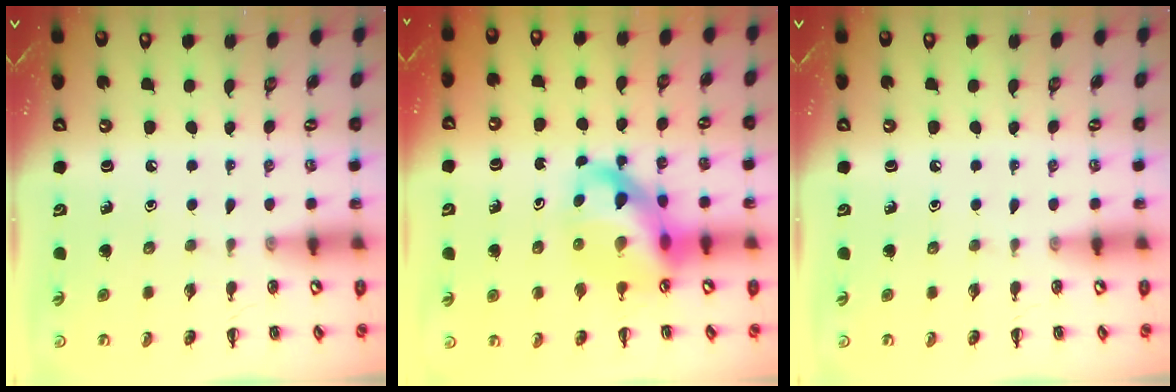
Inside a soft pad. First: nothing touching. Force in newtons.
{"total": 12.2, "press": 11.7, "slide": 3.2}
{"total": 0.0}